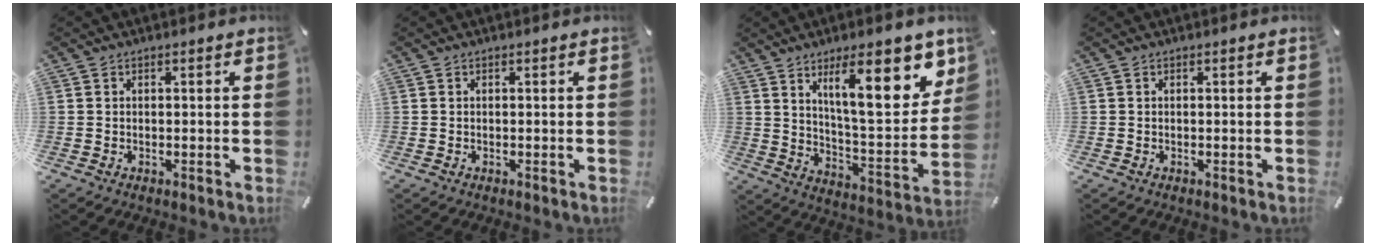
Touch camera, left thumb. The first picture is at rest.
{"total": 0.0}
{"total": 19.9, "force": [10.4, 6.8, 15.6], "torque": [-0.217, -0.057, 0.160]}
{"total": 0.0}